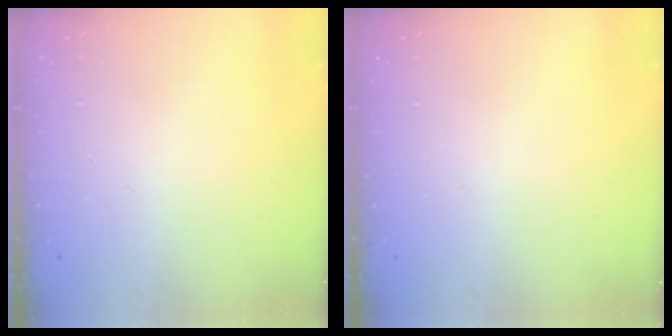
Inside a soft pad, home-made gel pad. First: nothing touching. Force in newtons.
{"total": 0.0}